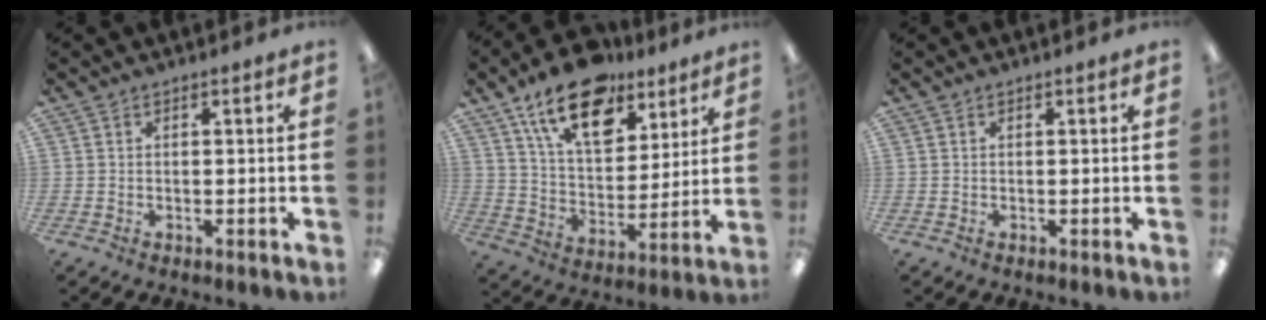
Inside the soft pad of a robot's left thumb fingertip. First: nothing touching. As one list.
[{"total": 18.7, "force": [12.2, 10.0, 10.1], "torque": [-0.155, -0.064, 0.213]}, {"total": 0.0}]